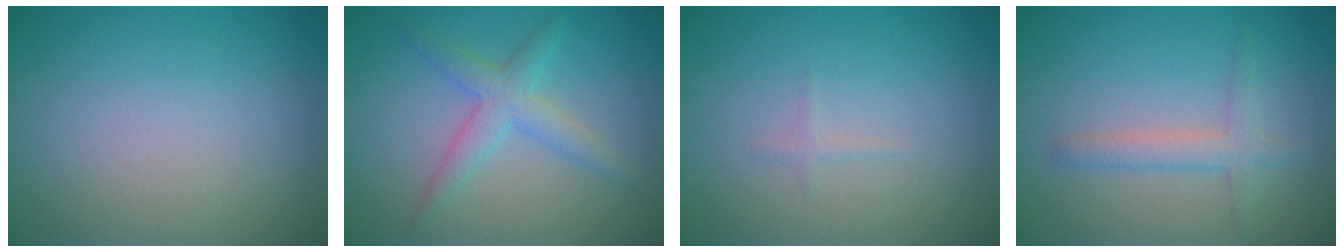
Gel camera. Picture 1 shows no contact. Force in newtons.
{"total": 3.1, "press": 3.1, "slide": 0.1}
{"total": 0.5, "press": 0.5, "slide": 0.0}
{"total": 2.4, "press": 2.4, "slide": 0.0}